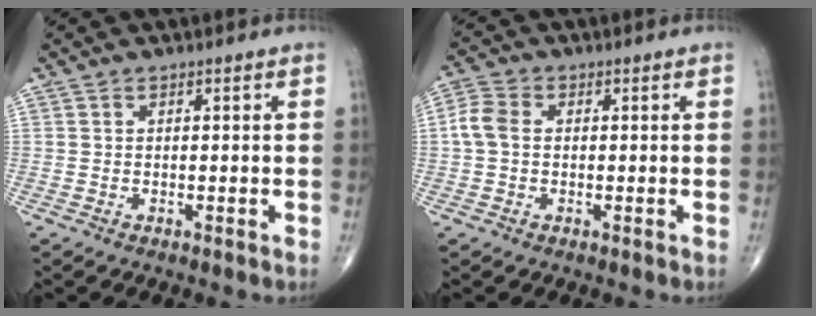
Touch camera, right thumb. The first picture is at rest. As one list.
[{"total": 4.6, "force": [0.2, 3.4, 3.1], "torque": [-0.069, 0.015, -0.004]}]